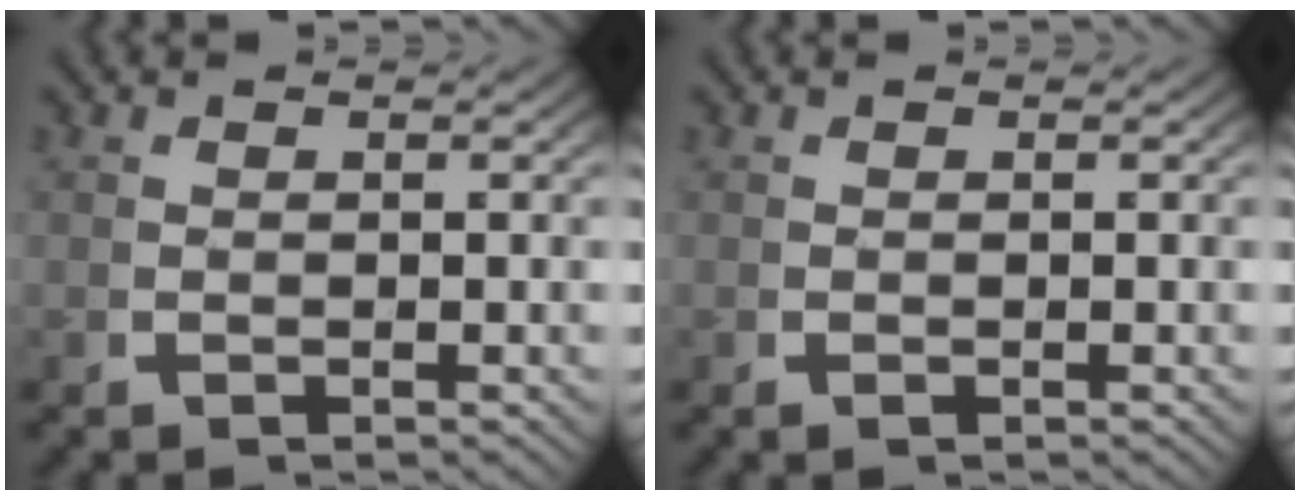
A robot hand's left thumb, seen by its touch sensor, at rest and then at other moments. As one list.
[{"total": 0.0}]